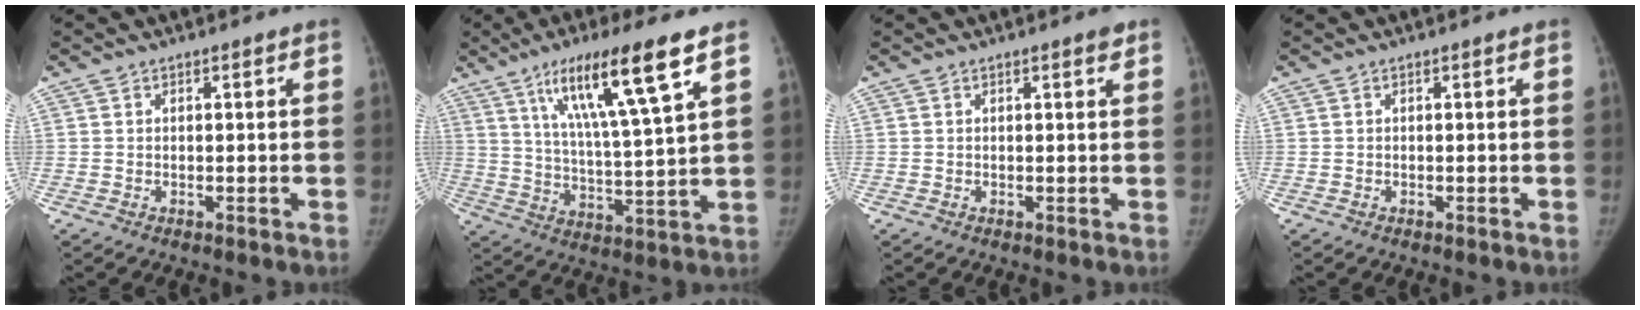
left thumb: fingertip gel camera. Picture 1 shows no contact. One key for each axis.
{"total": 16.4, "fx": 8.8, "fy": 1.5, "fz": 13.7, "tx": -0.235, "ty": -0.035, "tz": 0.157}
{"total": 1.2, "fx": 1.0, "fy": 0.1, "fz": 0.8, "tx": -0.004, "ty": -0.006, "tz": 0.014}
{"total": 0.0}